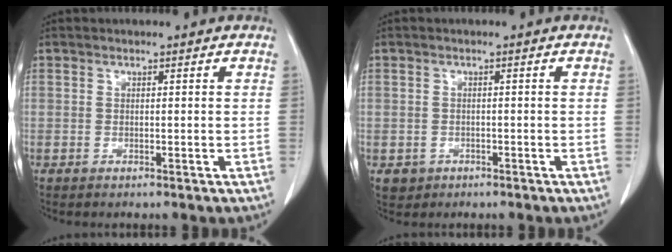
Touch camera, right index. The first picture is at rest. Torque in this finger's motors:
{"motor_torque": [-0.24, 0.00, -0.73, -0.16]}